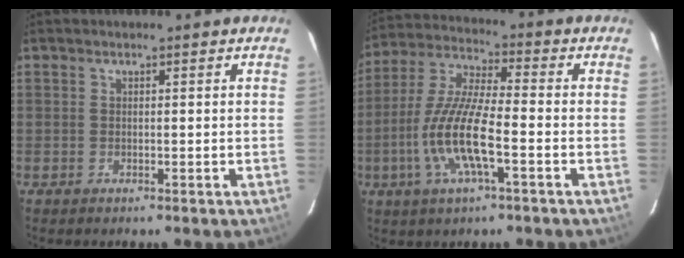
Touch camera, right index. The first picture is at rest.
{"total": 13.2, "force": [-4.2, 2.7, 12.2], "torque": [-0.256, -0.005, -0.084]}